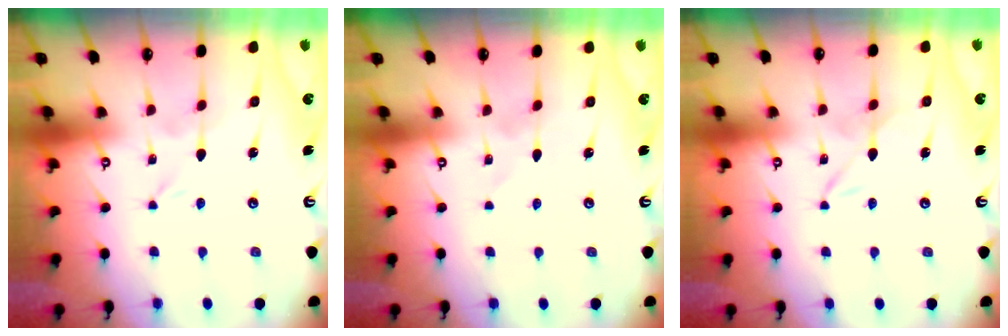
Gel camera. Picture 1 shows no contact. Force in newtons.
{"total": 0.6, "press": 0.6, "slide": 0.1}
{"total": 1.6, "press": 1.6, "slide": 0.2}